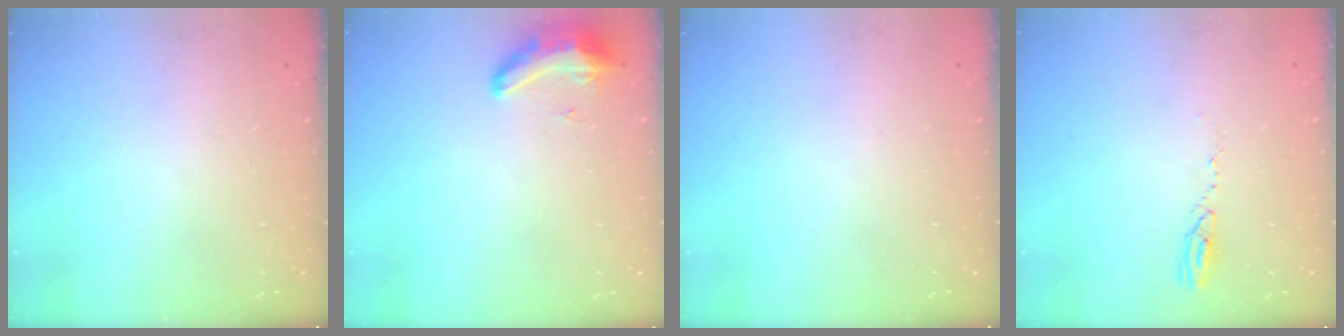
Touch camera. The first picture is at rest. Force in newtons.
{"total": 8.5, "press": 8.3, "slide": 1.6}
{"total": 0.0}
{"total": 4.1, "press": 4.1, "slide": 0.4}